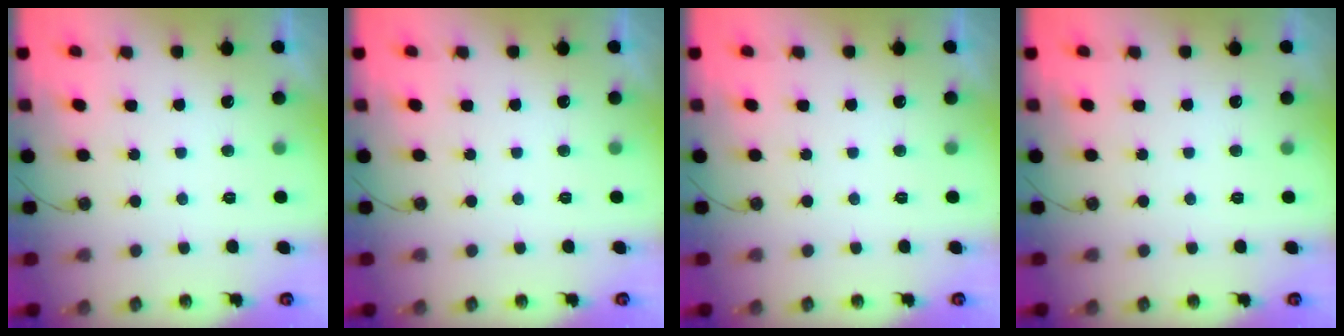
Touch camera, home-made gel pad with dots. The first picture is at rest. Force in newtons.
{"total": 0.0}
{"total": 0.0}
{"total": 0.0}